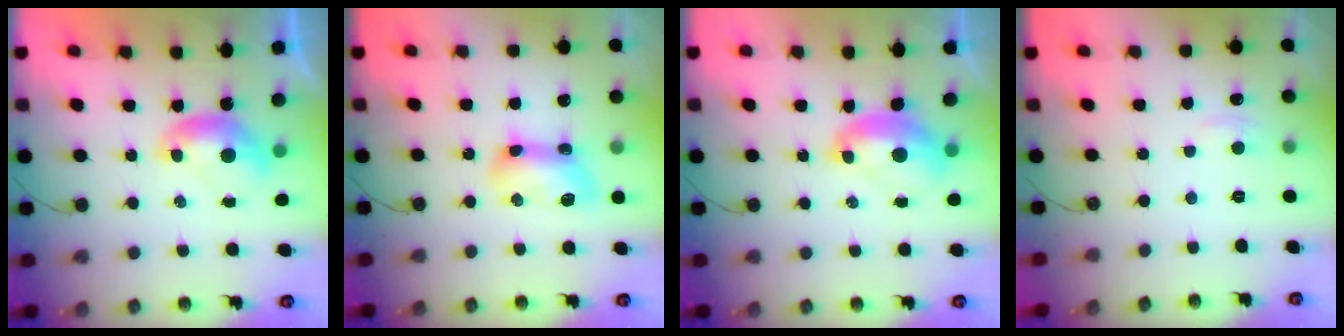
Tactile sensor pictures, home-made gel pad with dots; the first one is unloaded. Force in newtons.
{"total": 8.5, "press": 8.4, "slide": 0.5}
{"total": 2.1, "press": 2.0, "slide": 0.7}
{"total": 3.3, "press": 3.3, "slide": 0.4}